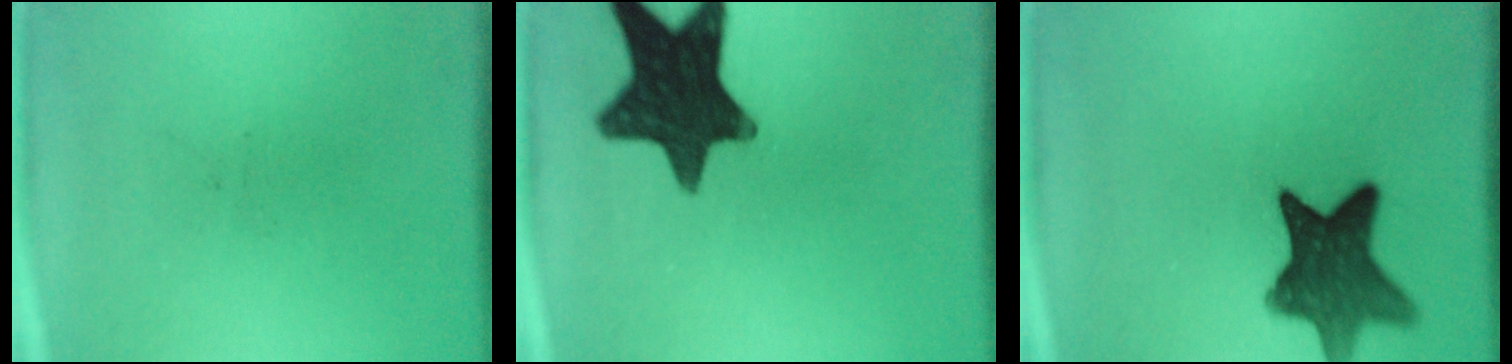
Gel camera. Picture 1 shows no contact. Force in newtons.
{"total": 15.8}
{"total": 11.5}